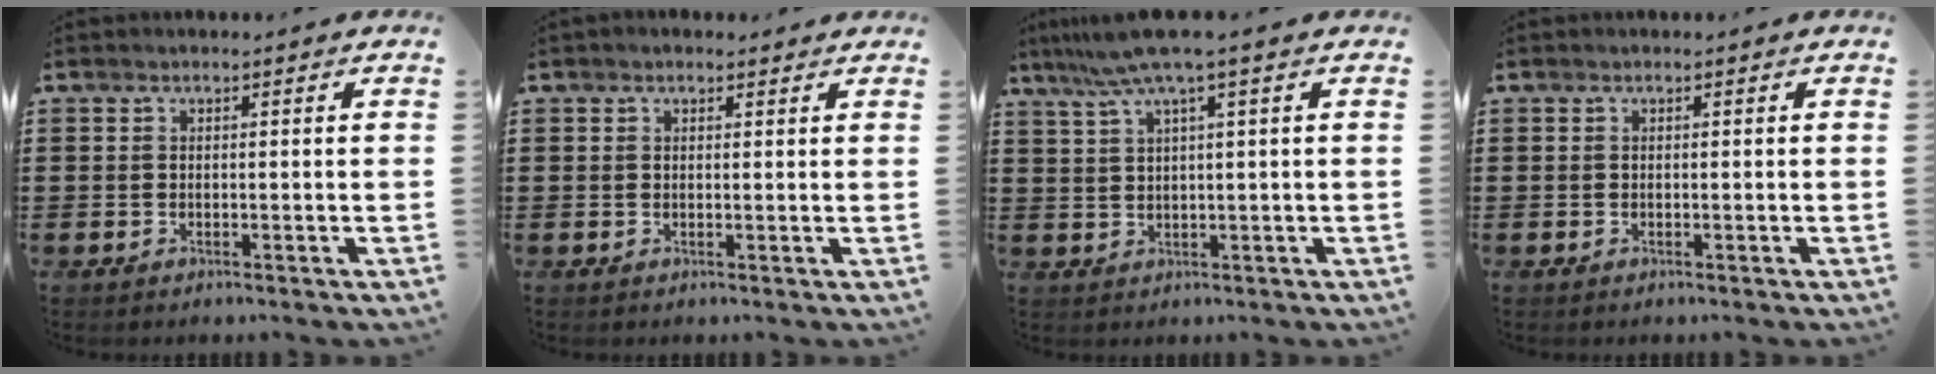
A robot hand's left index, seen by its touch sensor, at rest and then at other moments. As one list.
[{"total": 0.9, "force": [0.7, 0.3, 0.4], "torque": [-0.009, 0.003, 0.013]}, {"total": 5.9, "force": [3.2, -0.5, 5.0], "torque": [-0.112, -0.011, 0.054]}, {"total": 0.0}]